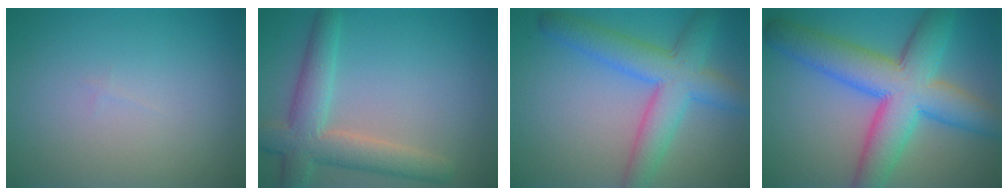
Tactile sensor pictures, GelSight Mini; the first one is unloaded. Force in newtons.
{"total": 5.5, "press": 5.5, "slide": 0.3}
{"total": 5.3, "press": 5.2, "slide": 0.3}
{"total": 10.2, "press": 10.2, "slide": 0.3}